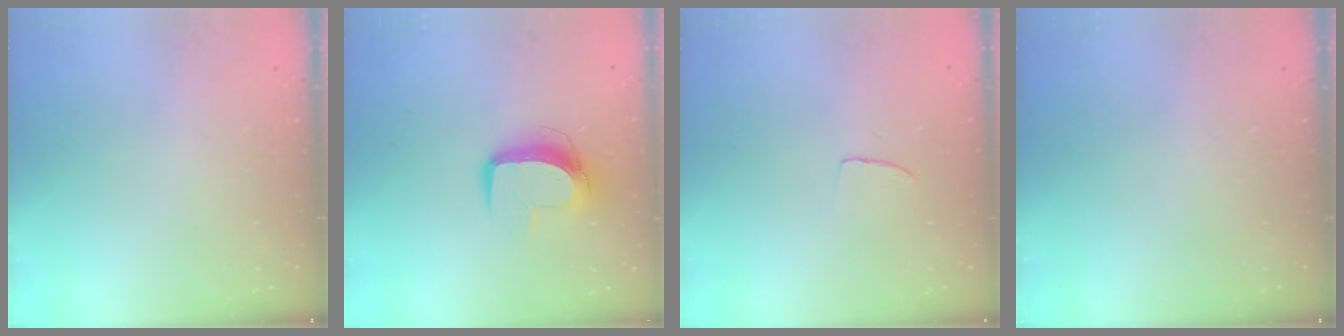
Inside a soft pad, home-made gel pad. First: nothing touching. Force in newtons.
{"total": 10.2, "press": 10.2, "slide": 0.6}
{"total": 4.2, "press": 4.2, "slide": 0.3}
{"total": 0.0}